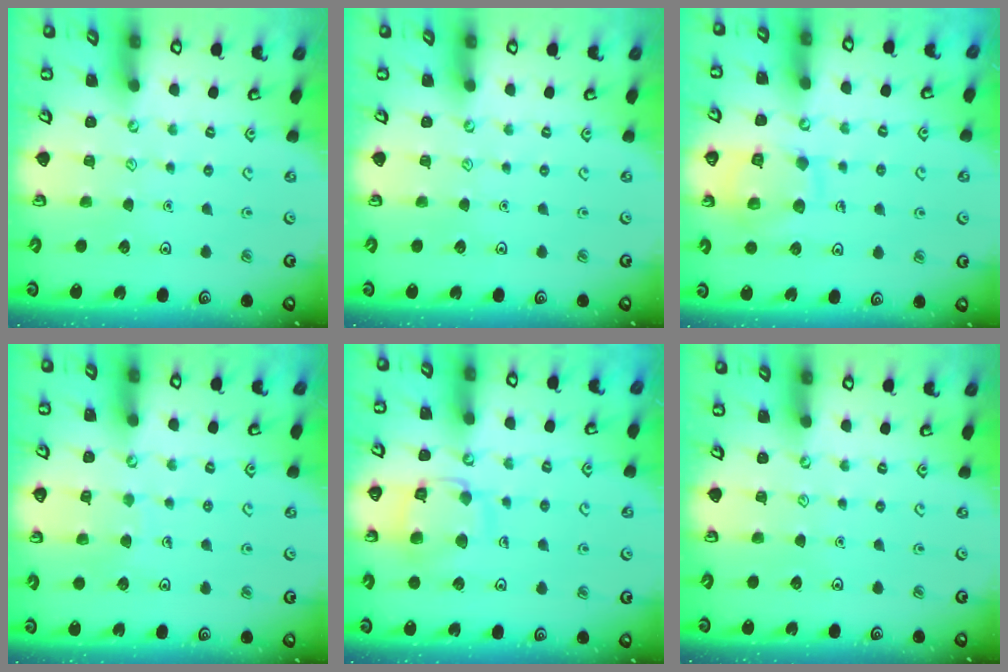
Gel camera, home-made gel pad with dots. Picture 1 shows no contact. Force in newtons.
{"total": 0.0}
{"total": 12.8, "press": 12.8, "slide": 1.2}
{"total": 5.4, "press": 5.4, "slide": 0.4}
{"total": 12.6, "press": 12.6, "slide": 1.2}
{"total": 0.0}